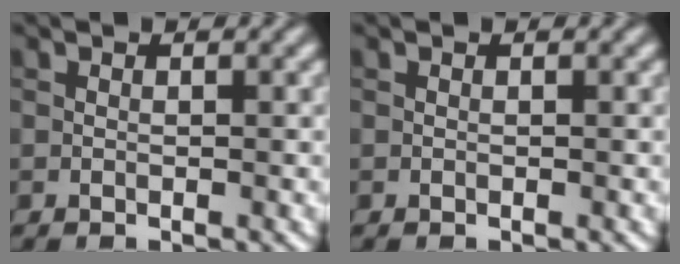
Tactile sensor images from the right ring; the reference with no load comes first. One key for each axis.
{"total": 0.0}